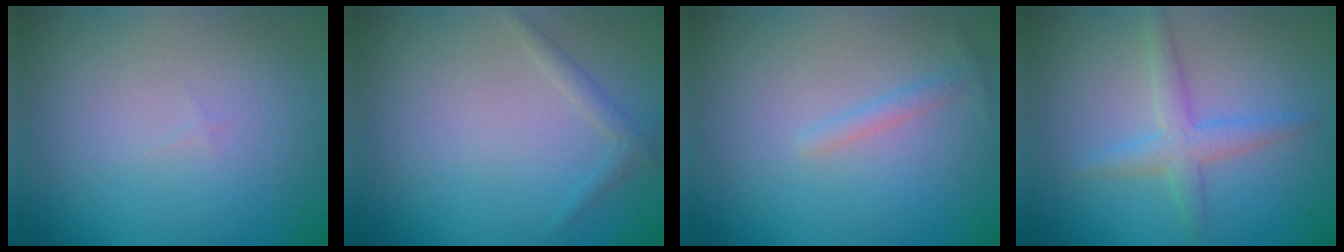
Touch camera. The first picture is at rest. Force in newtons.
{"total": 1.1, "press": 1.1, "slide": 0.0}
{"total": 0.9, "press": 0.9, "slide": 0.0}
{"total": 2.6, "press": 2.6, "slide": 0.0}